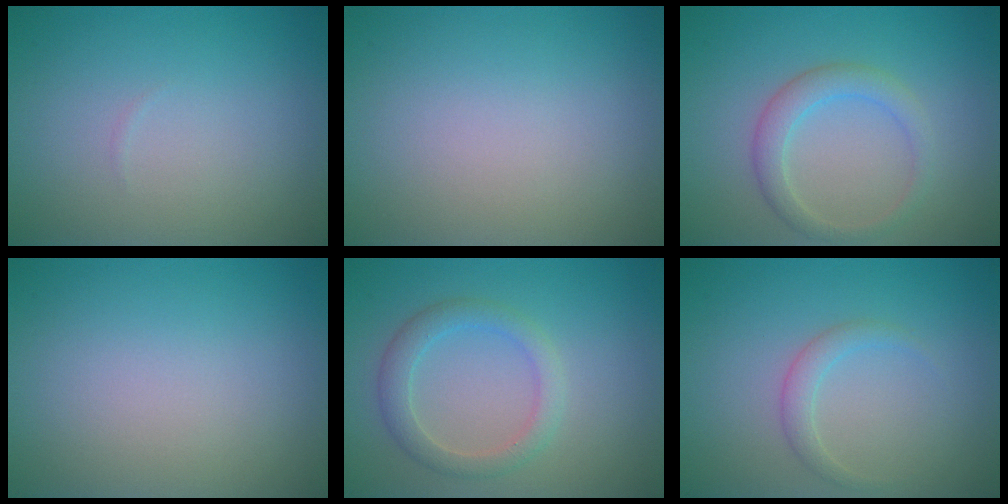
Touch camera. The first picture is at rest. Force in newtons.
{"total": 0.0}
{"total": 2.5, "press": 2.5, "slide": 0.2}
{"total": 0.0}
{"total": 2.8, "press": 2.8, "slide": 0.1}
{"total": 1.5, "press": 1.5, "slide": 0.0}